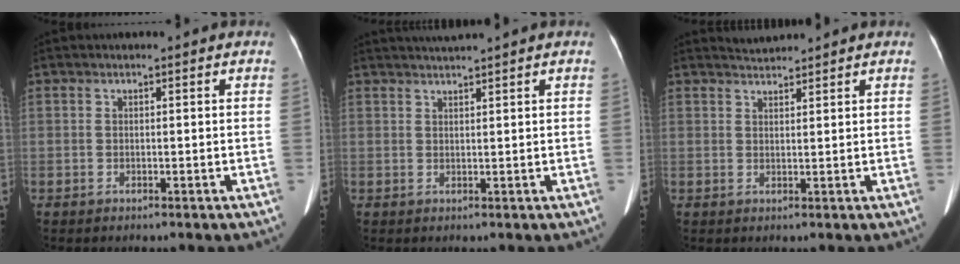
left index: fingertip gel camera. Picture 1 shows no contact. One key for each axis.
{"total": 2.7, "fx": 2.4, "fy": -1.0, "fz": 0.8, "tx": -0.009, "ty": 0.013, "tz": 0.049}
{"total": 2.0, "fx": 1.9, "fy": -0.3, "fz": -0.2, "tx": -0.002, "ty": 0.009, "tz": 0.043}